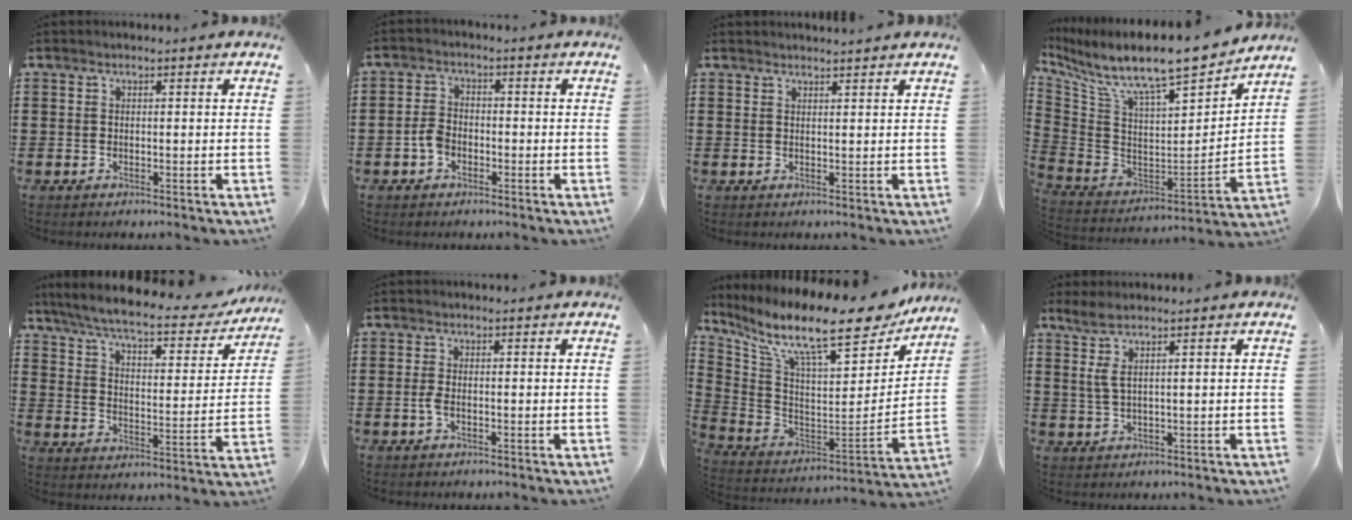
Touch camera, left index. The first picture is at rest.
{"total": 3.1, "force": [-1.1, 2.1, 2.0], "torque": [-0.052, 0.000, -0.026]}
{"total": 1.4, "force": [1.4, -0.1, 0.2], "torque": [-0.006, -0.001, 0.028]}
{"total": 11.1, "force": [9.3, 1.6, 5.8], "torque": [-0.141, -0.074, 0.156]}
{"total": 6.8, "force": [5.7, 0.5, 3.6], "torque": [-0.092, -0.034, 0.094]}
{"total": 1.6, "force": [-0.4, 0.5, 1.5], "torque": [-0.043, -0.005, -0.012]}
{"total": 14.7, "force": [11.0, 2.8, 9.4], "torque": [-0.191, -0.076, 0.180]}
{"total": 3.0, "force": [1.5, 0.3, 2.6], "torque": [-0.064, -0.002, 0.023]}